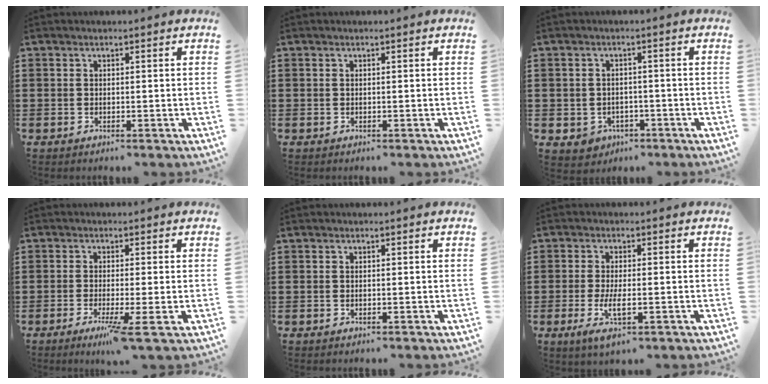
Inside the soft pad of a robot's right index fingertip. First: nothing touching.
{"total": 0.0}
{"total": 2.3, "force": [-1.4, 1.9, 0.2], "torque": [-0.013, 0.003, -0.031]}
{"total": 4.1, "force": [-2.0, -0.6, 3.6], "torque": [-0.073, -0.022, -0.034]}
{"total": 0.0}
{"total": 5.0, "force": [-1.6, 1.3, 4.6], "torque": [-0.103, -0.015, -0.032]}